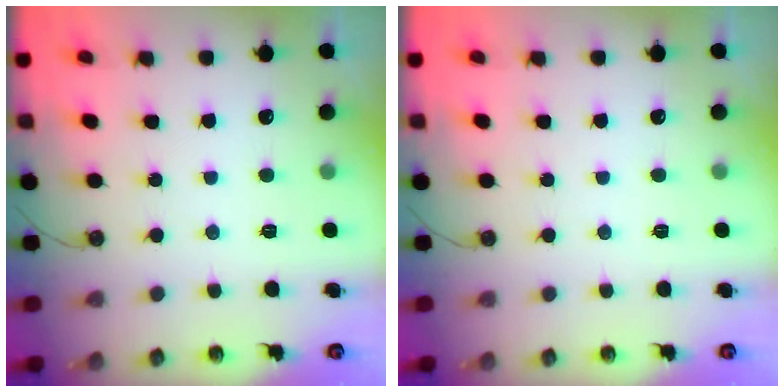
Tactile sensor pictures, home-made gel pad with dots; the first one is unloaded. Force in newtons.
{"total": 0.0}